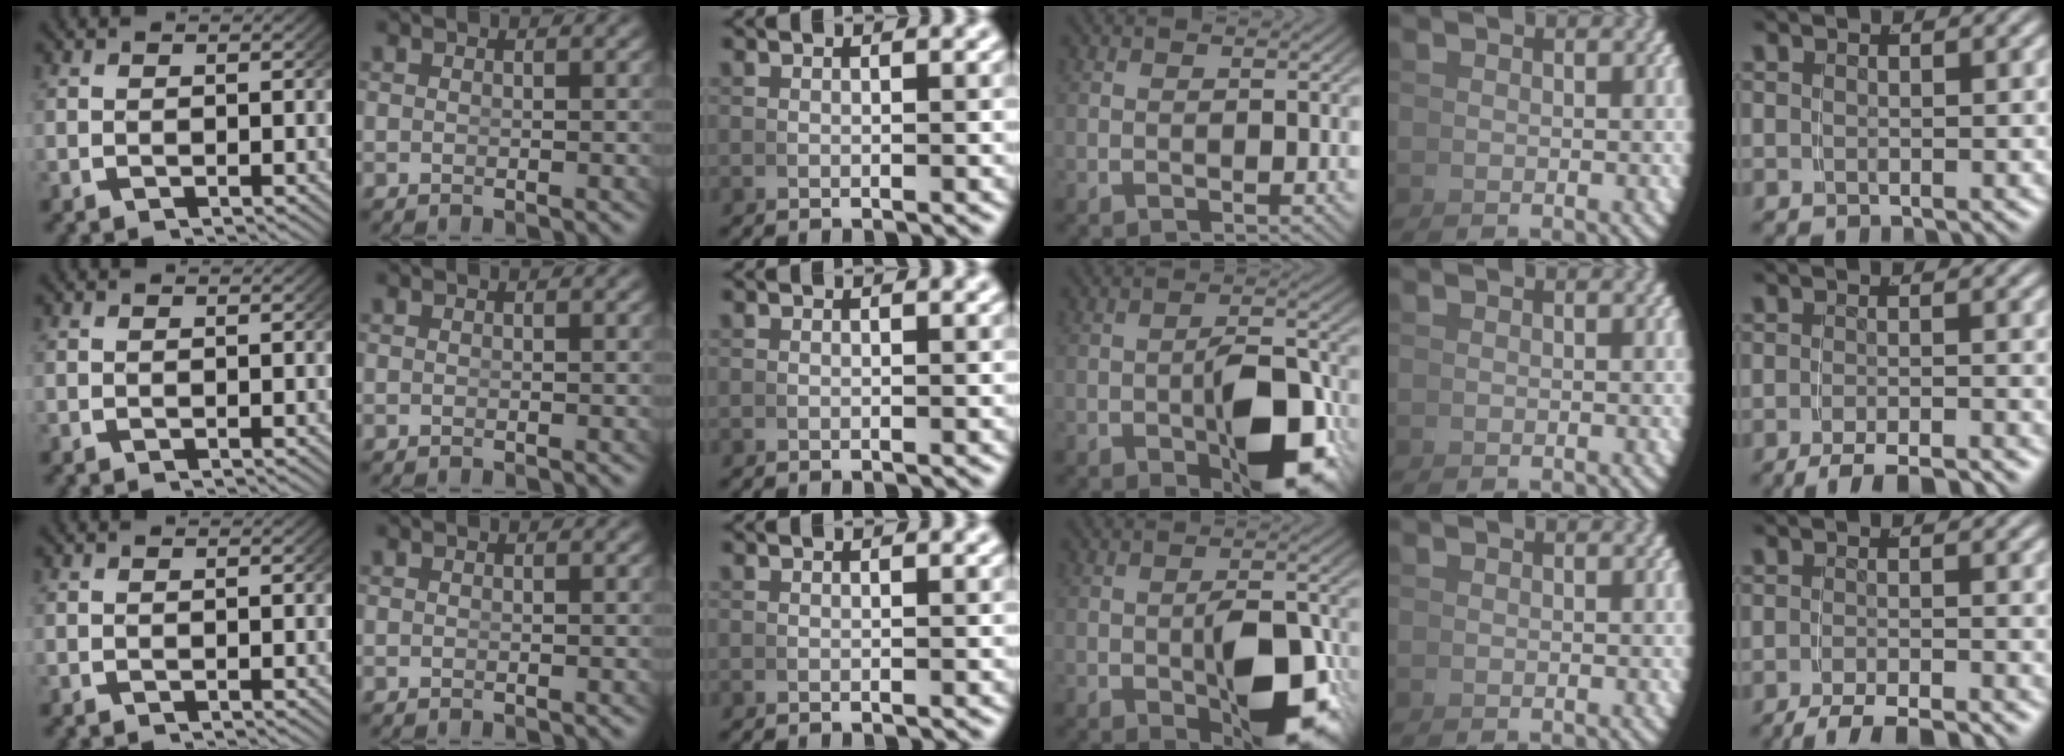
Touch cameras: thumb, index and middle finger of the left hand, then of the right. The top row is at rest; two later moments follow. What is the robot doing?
{"motion": "grasp_and_lifting", "object": "calculator"}